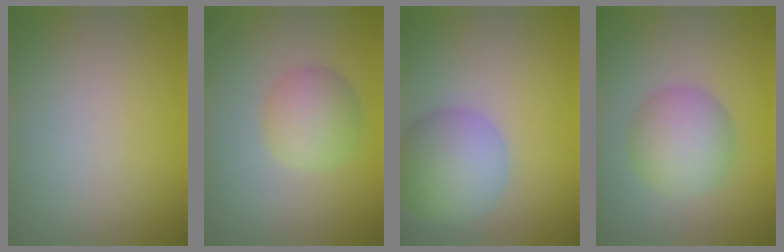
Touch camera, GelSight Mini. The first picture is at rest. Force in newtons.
{"total": 3.5, "press": 3.5, "slide": 0.1}
{"total": 5.7, "press": 5.7, "slide": 0.3}
{"total": 4.8, "press": 4.8, "slide": 0.3}